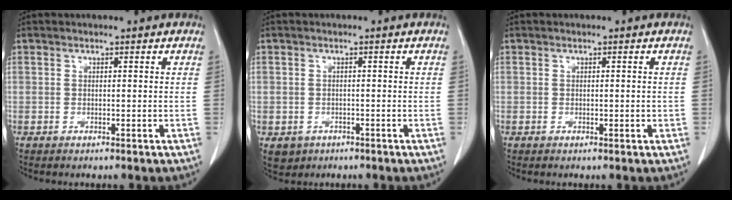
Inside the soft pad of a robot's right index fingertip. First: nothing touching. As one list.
[{"total": 3.5, "force": [-1.5, 3.1, 0.5], "torque": [-0.002, 0.003, -0.018]}, {"total": 1.0, "force": [-0.1, 0.5, 0.9], "torque": [-0.015, 0.003, 0.002]}]